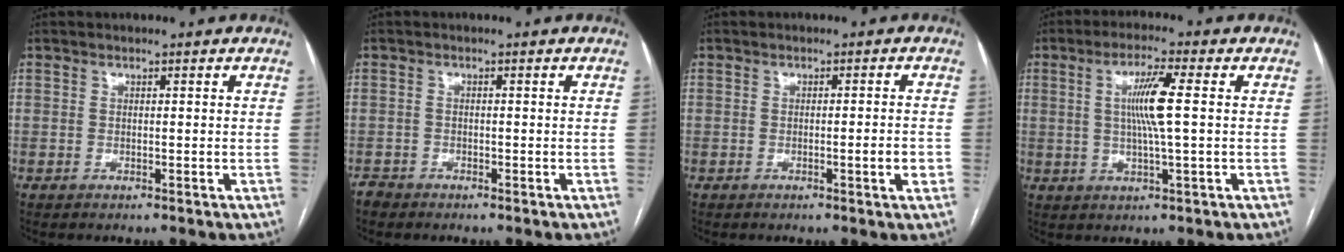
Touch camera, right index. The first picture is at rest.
{"total": 1.4, "force": [-1.2, 0.6, -0.3], "torque": [-0.003, 0.000, -0.025]}
{"total": 2.6, "force": [-0.8, -0.1, 2.5], "torque": [-0.034, -0.002, -0.013]}
{"total": 6.9, "force": [0.9, -0.2, 6.8], "torque": [-0.129, 0.000, 0.016]}